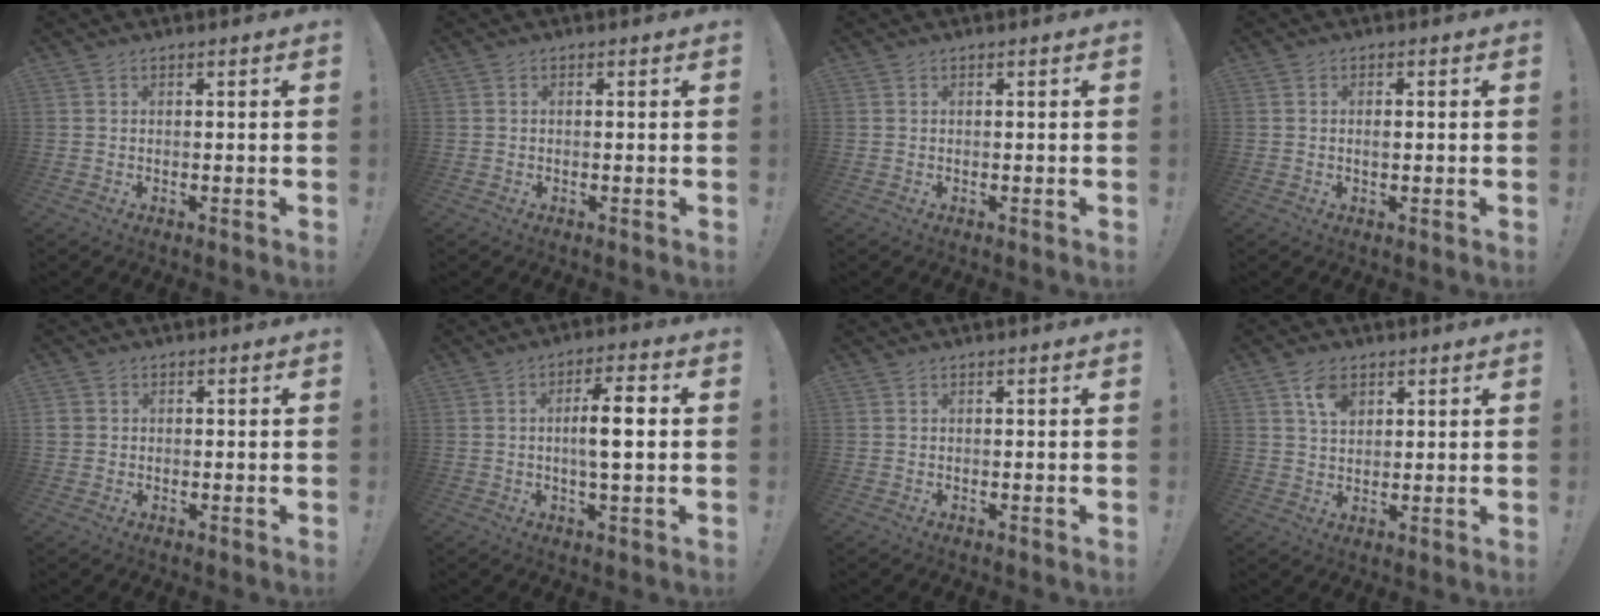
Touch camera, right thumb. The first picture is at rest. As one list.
[{"total": 0.0}, {"total": 0.0}, {"total": 1.1, "force": [-0.1, 0.7, 0.8], "torque": [-0.010, 0.003, -0.003]}, {"total": 2.2, "force": [0.1, 2.1, 0.4], "torque": [-0.001, 0.006, 0.002]}, {"total": 8.6, "force": [0.2, 1.9, 8.3], "torque": [-0.138, 0.001, -0.004]}, {"total": 0.0}, {"total": 6.2, "force": [3.3, 4.0, 3.4], "torque": [-0.052, -0.009, 0.059]}]